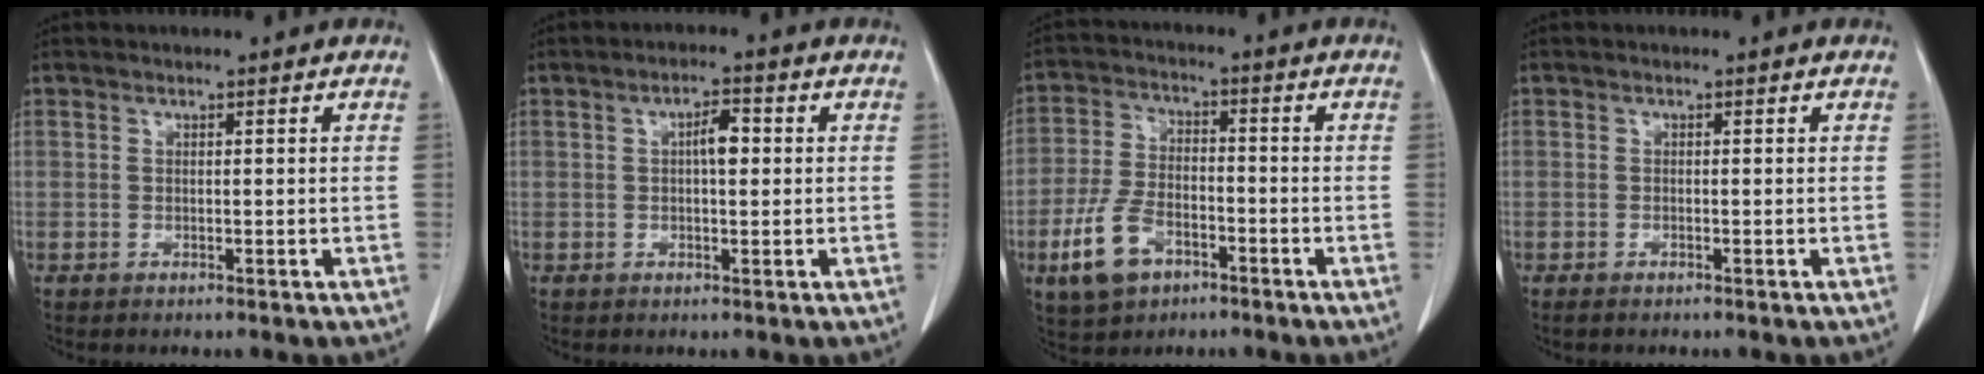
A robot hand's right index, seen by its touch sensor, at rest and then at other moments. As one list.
[{"total": 3.3, "force": [0.5, 1.1, 3.1], "torque": [-0.052, 0.007, 0.006]}, {"total": 9.3, "force": [-4.7, 5.2, 6.1], "torque": [-0.141, 0.003, -0.085]}, {"total": 0.8, "force": [-0.6, 0.2, 0.4], "torque": [-0.010, -0.002, -0.010]}]